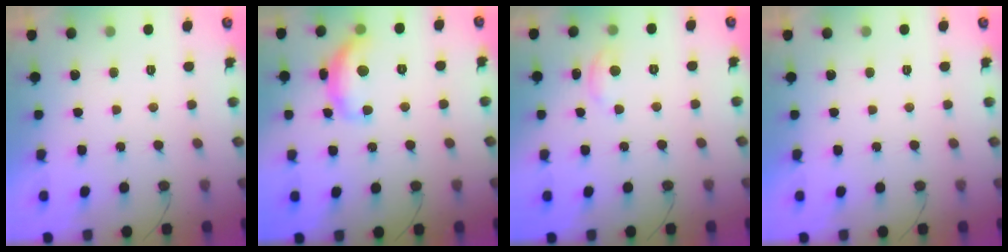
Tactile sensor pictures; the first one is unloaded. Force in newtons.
{"total": 11.6, "press": 11.6, "slide": 0.6}
{"total": 4.2, "press": 4.2, "slide": 0.6}
{"total": 0.0}